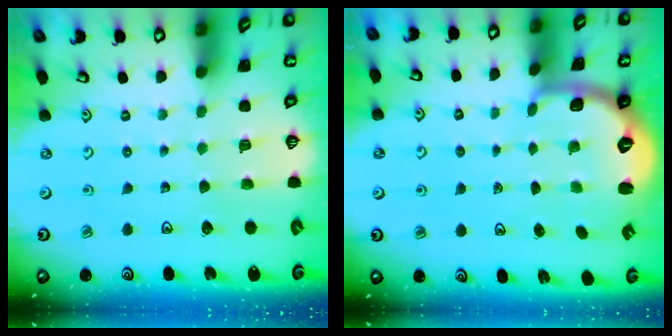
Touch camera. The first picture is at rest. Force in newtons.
{"total": 2.7, "press": 1.6, "slide": 2.1}